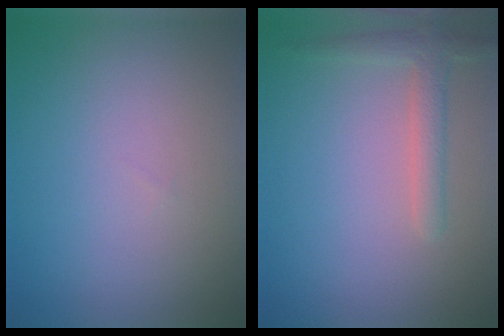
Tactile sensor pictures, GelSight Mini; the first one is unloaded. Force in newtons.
{"total": 2.3, "press": 2.3, "slide": 0.2}